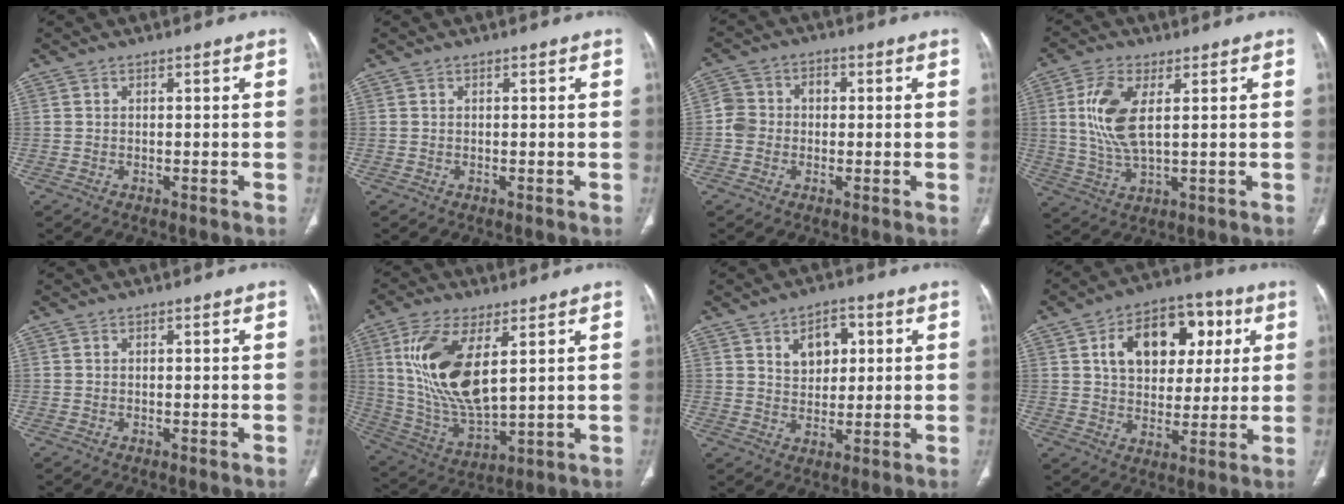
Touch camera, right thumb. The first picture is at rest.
{"total": 0.0}
{"total": 5.6, "force": [-0.5, 4.9, 2.6], "torque": [-0.037, 0.024, -0.017]}
{"total": 10.4, "force": [2.3, 4.4, 9.1], "torque": [-0.204, -0.010, 0.050]}
{"total": 0.0}
{"total": 17.8, "force": [5.2, 7.7, 15.2], "torque": [-0.304, -0.026, 0.112]}
{"total": 7.1, "force": [2.6, 4.7, 4.6], "torque": [-0.042, -0.009, 0.040]}
{"total": 16.8, "force": [5.3, 11.1, 11.4], "torque": [-0.132, 0.006, 0.084]}